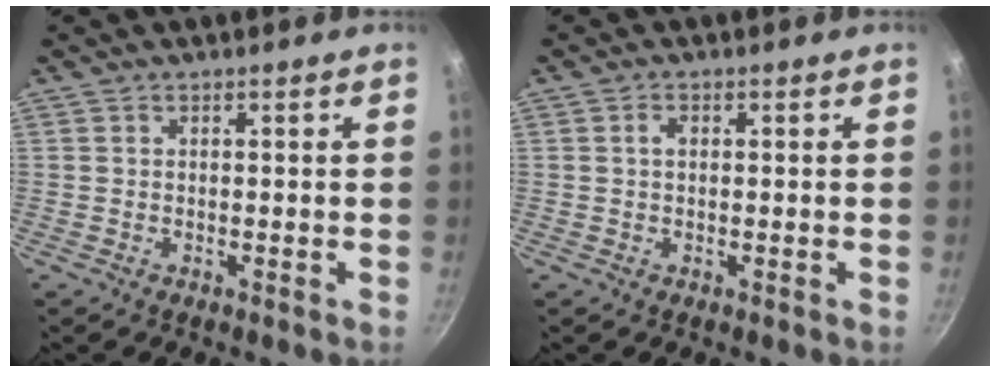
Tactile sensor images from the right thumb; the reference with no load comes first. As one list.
[{"total": 1.6, "force": [0.3, 1.1, 1.2], "torque": [-0.018, 0.006, 0.004]}]